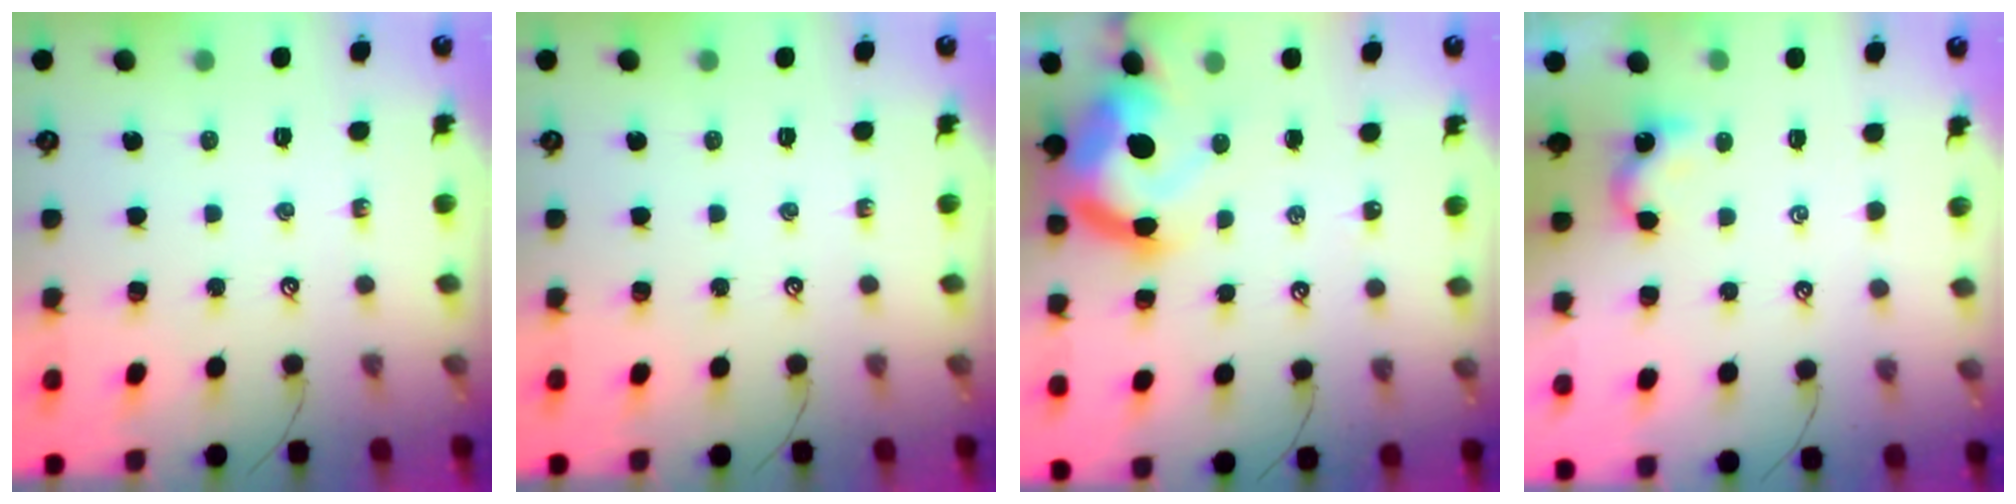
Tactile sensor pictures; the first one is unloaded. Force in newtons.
{"total": 0.0}
{"total": 16.5, "press": 16.4, "slide": 1.9}
{"total": 1.2, "press": 1.1, "slide": 0.3}